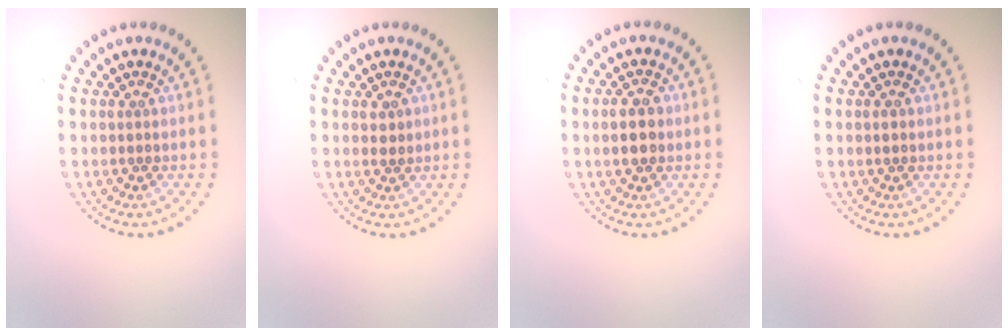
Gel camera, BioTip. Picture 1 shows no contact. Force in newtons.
{"total": 1.0, "press": 1.0, "slide": 0.2}
{"total": 2.6, "press": 2.6, "slide": 0.1}
{"total": 0.7, "press": 0.7, "slide": 0.1}